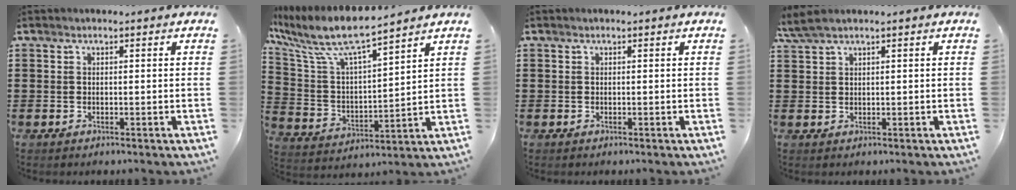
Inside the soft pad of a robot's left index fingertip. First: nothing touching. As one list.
[{"total": 9.0, "force": [7.5, 1.1, 4.9], "torque": [-0.138, -0.047, 0.122]}, {"total": 0.0}, {"total": 2.1, "force": [1.3, 0.2, 1.7], "torque": [-0.035, 0.000, 0.023]}]